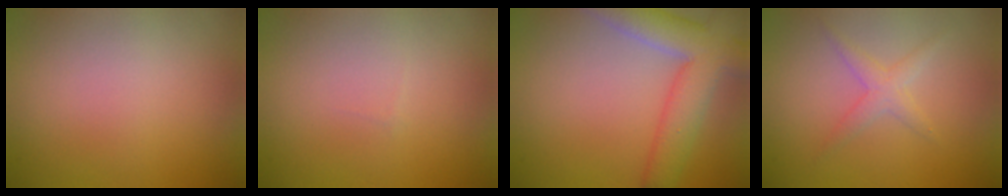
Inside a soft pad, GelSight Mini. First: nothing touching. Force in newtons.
{"total": 0.0}
{"total": 6.9, "press": 6.8, "slide": 0.5}
{"total": 1.7, "press": 1.7, "slide": 0.1}